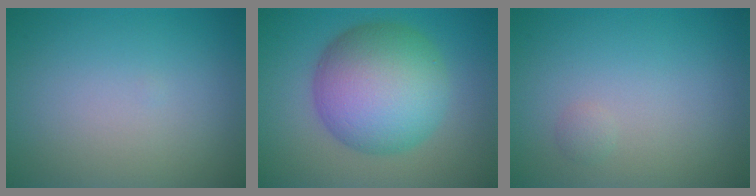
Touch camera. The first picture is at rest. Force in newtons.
{"total": 10.5, "press": 10.5, "slide": 0.2}
{"total": 0.6, "press": 0.6, "slide": 0.1}